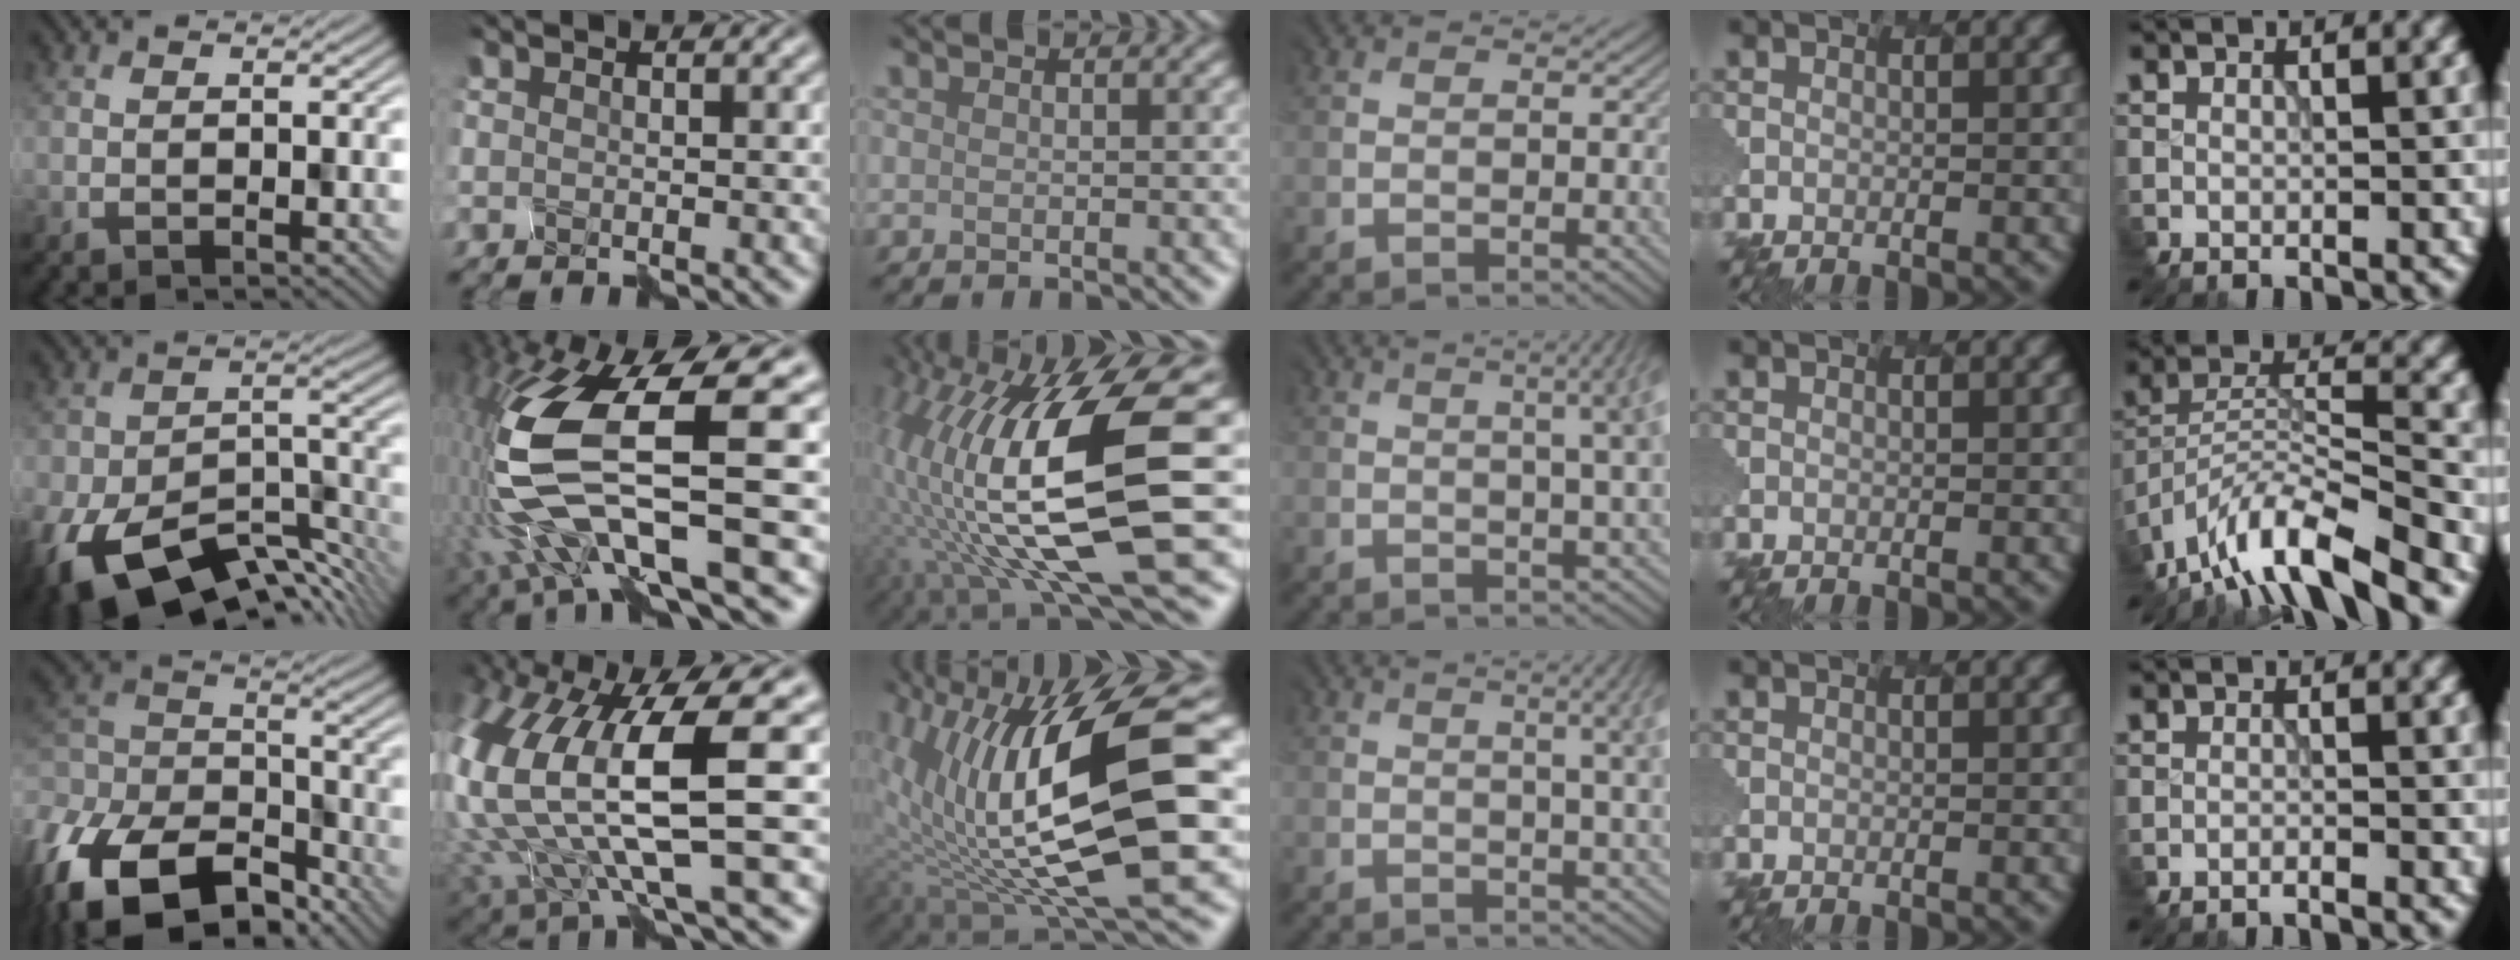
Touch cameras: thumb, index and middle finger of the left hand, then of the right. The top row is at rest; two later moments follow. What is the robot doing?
{"motion": "disassemble", "object": "spray bottle"}